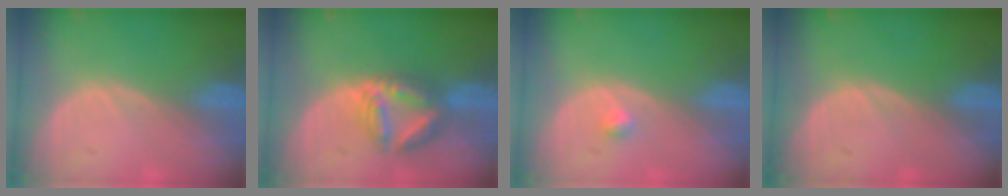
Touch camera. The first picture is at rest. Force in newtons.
{"total": 6.2, "press": 6.2, "slide": 0.4}
{"total": 1.0, "press": 1.0, "slide": 0.1}
{"total": 0.0}